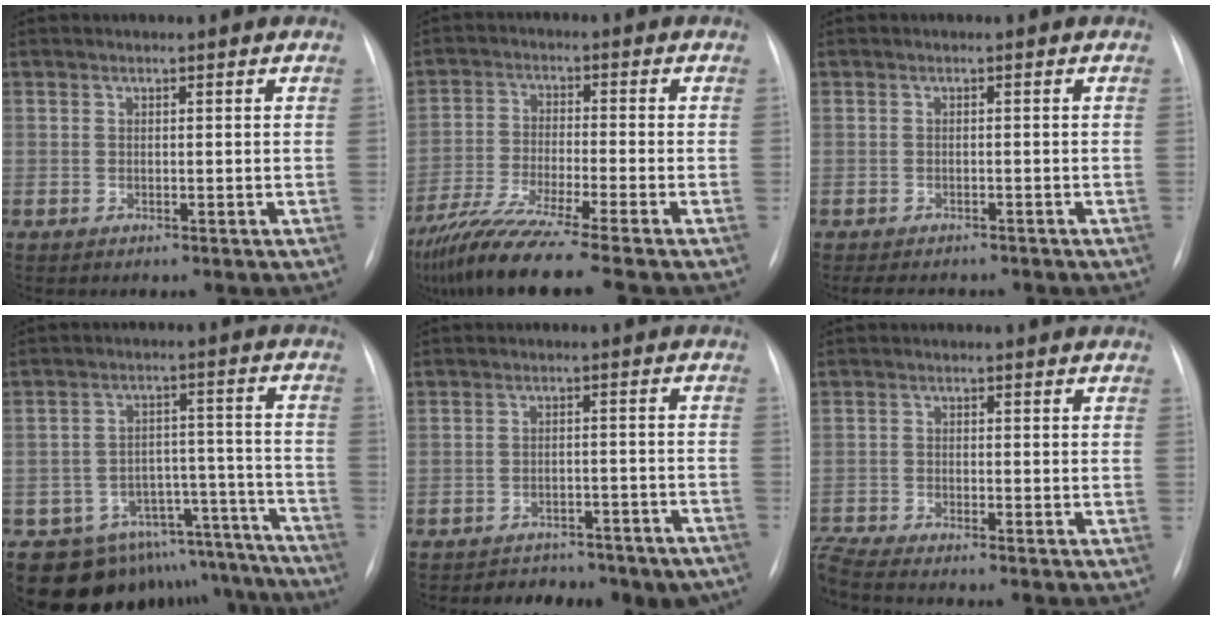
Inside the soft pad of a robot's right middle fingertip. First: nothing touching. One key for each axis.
{"total": 13.1, "fx": -10.5, "fy": -1.1, "fz": 7.7, "tx": -0.140, "ty": -0.043, "tz": -0.179}
{"total": 6.6, "fx": -5.7, "fy": 2.3, "fz": 2.6, "tx": -0.033, "ty": 0.000, "tz": -0.072}
{"total": 17.4, "fx": -15.7, "fy": 7.2, "fz": 2.2, "tx": -0.012, "ty": 0.069, "tz": -0.201}
{"total": 16.2, "fx": -14.1, "fy": 6.4, "fz": 4.6, "tx": -0.063, "ty": 0.022, "tz": -0.163}
{"total": 5.0, "fx": -4.7, "fy": -1.0, "fz": 1.6, "tx": -0.043, "ty": -0.012, "tz": -0.089}